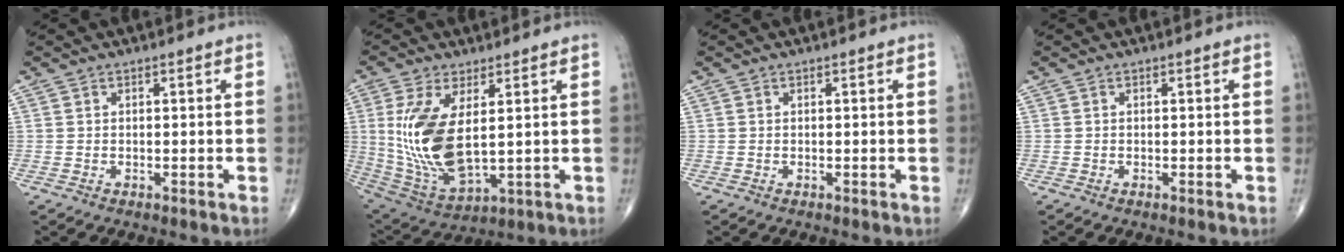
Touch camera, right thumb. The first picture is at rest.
{"total": 15.9, "force": [2.2, 7.2, 14.0], "torque": [-0.291, -0.021, 0.064]}
{"total": 0.0}
{"total": 0.0}